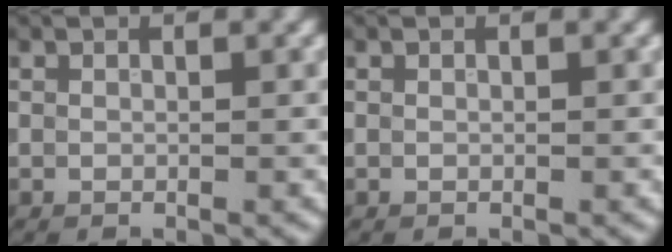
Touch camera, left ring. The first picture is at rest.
{"total": 0.0}